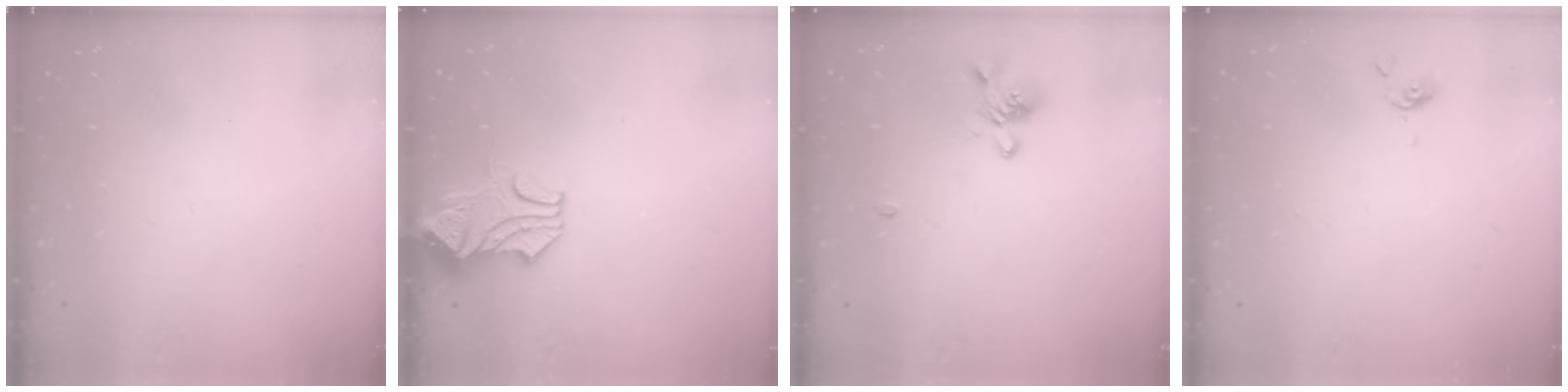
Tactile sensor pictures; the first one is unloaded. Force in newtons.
{"total": 1.6, "press": 0.9, "slide": 1.3}
{"total": 1.0, "press": 0.1, "slide": 1.0}
{"total": 0.0}